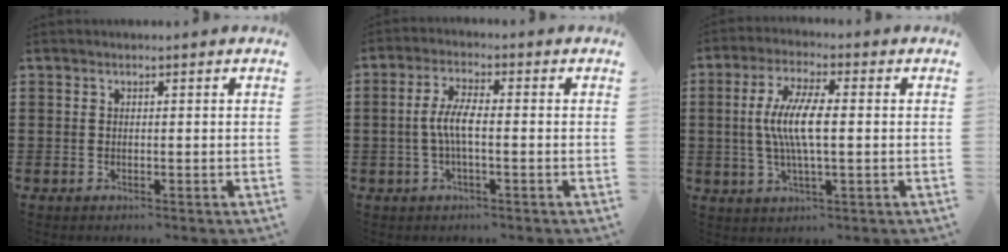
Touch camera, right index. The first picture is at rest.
{"total": 4.9, "force": [-0.8, 1.2, 4.7], "torque": [-0.105, -0.002, -0.024]}
{"total": 8.0, "force": [0.0, 2.0, 7.8], "torque": [-0.169, -0.007, -0.010]}